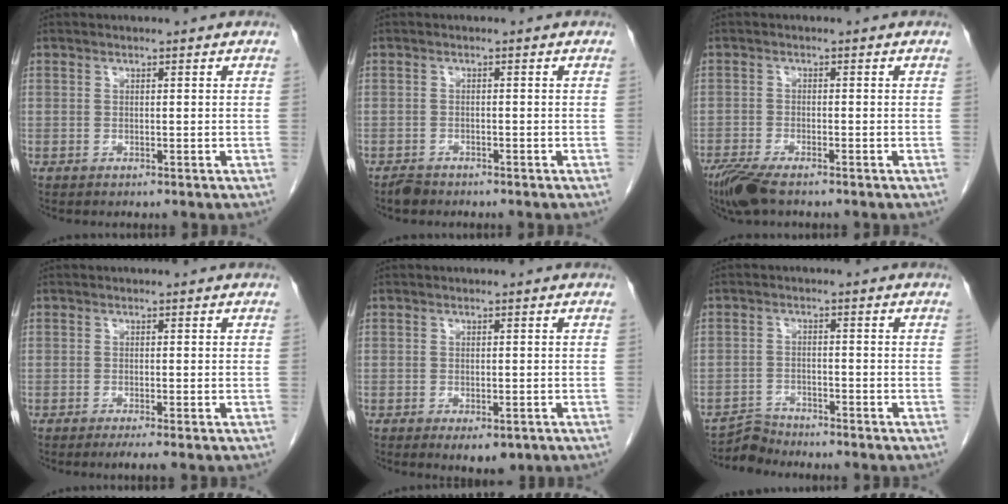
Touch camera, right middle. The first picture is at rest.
{"total": 1.7, "force": [-1.5, 0.8, 0.5], "torque": [-0.015, -0.001, -0.023]}
{"total": 5.6, "force": [-4.3, 1.2, 3.5], "torque": [-0.070, -0.015, -0.077]}
{"total": 1.6, "force": [-1.1, -0.5, 1.0], "torque": [-0.019, -0.006, -0.021]}
{"total": 3.2, "force": [-1.6, 1.5, 2.4], "torque": [-0.029, -0.005, -0.013]}
{"total": 1.7, "force": [-1.1, 0.0, -1.2], "torque": [0.027, -0.011, -0.022]}